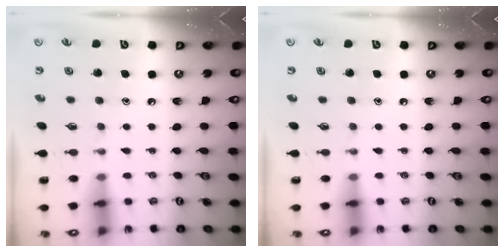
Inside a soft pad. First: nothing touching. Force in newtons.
{"total": 0.0}